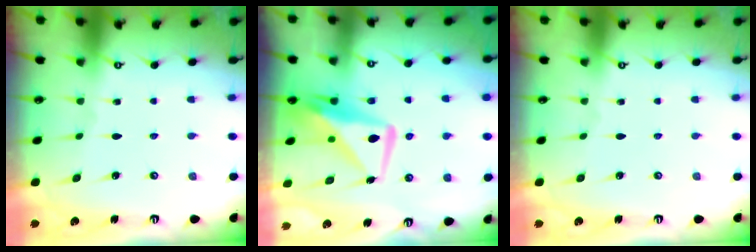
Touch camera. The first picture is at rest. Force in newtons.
{"total": 11.8, "press": 11.7, "slide": 0.9}
{"total": 0.0}